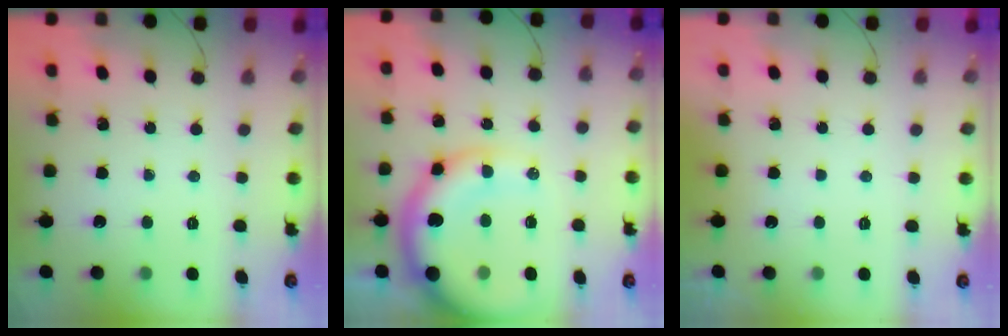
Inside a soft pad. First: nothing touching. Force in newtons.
{"total": 18.1, "press": 17.7, "slide": 4.0}
{"total": 2.9, "press": 2.9, "slide": 0.1}